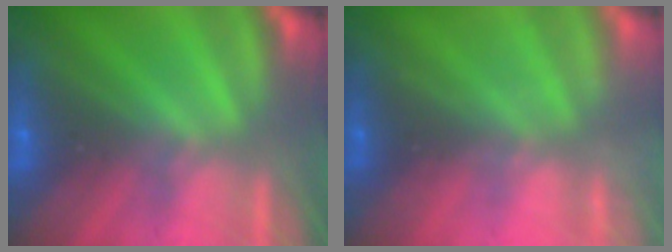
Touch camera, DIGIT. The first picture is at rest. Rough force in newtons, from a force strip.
{"total": 2.1}